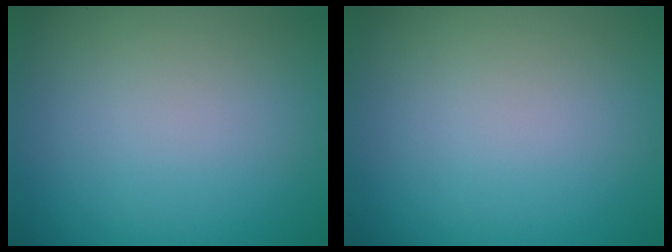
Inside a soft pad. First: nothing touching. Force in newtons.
{"total": 0.0}